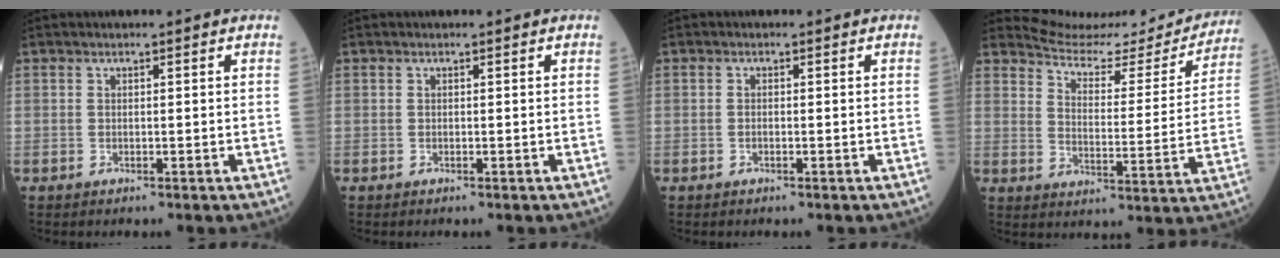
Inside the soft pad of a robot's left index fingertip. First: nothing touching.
{"total": 0.0}
{"total": 0.5, "force": [-0.4, 0.1, 0.3], "torque": [-0.006, -0.001, -0.007]}
{"total": 15.9, "force": [15.7, 2.3, 1.5], "torque": [-0.016, -0.051, 0.193]}